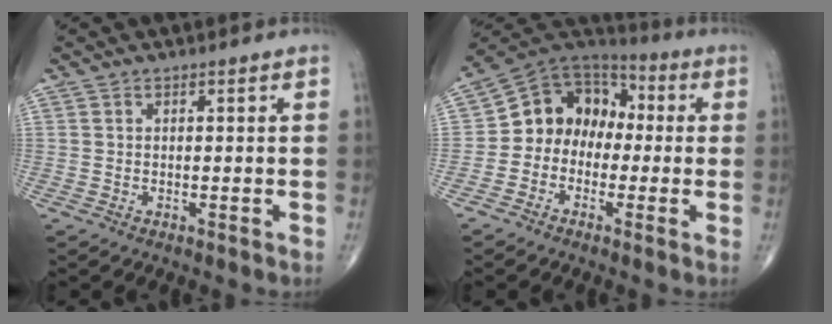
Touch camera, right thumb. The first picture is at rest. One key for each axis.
{"total": 12.0, "fx": -1.0, "fy": 9.9, "fz": 6.7, "tx": -0.076, "ty": 0.053, "tz": -0.036}